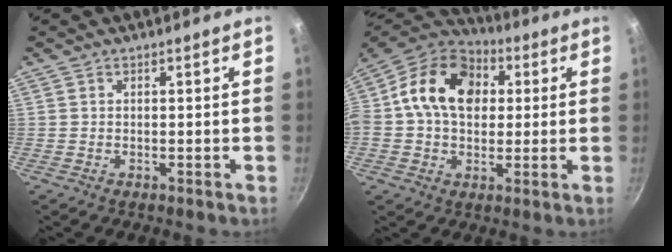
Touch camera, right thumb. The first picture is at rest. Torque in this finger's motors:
{"motor_torque": [1.08, 3.18, 1.16, -1.08, 0.15]}